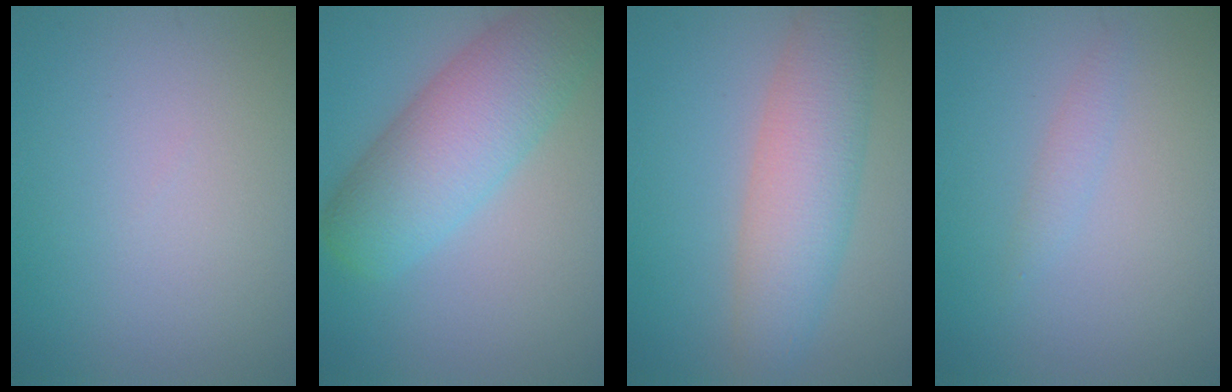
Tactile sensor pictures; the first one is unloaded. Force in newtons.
{"total": 7.7, "press": 7.7, "slide": 0.3}
{"total": 6.1, "press": 6.1, "slide": 0.3}
{"total": 1.1, "press": 1.1, "slide": 0.1}